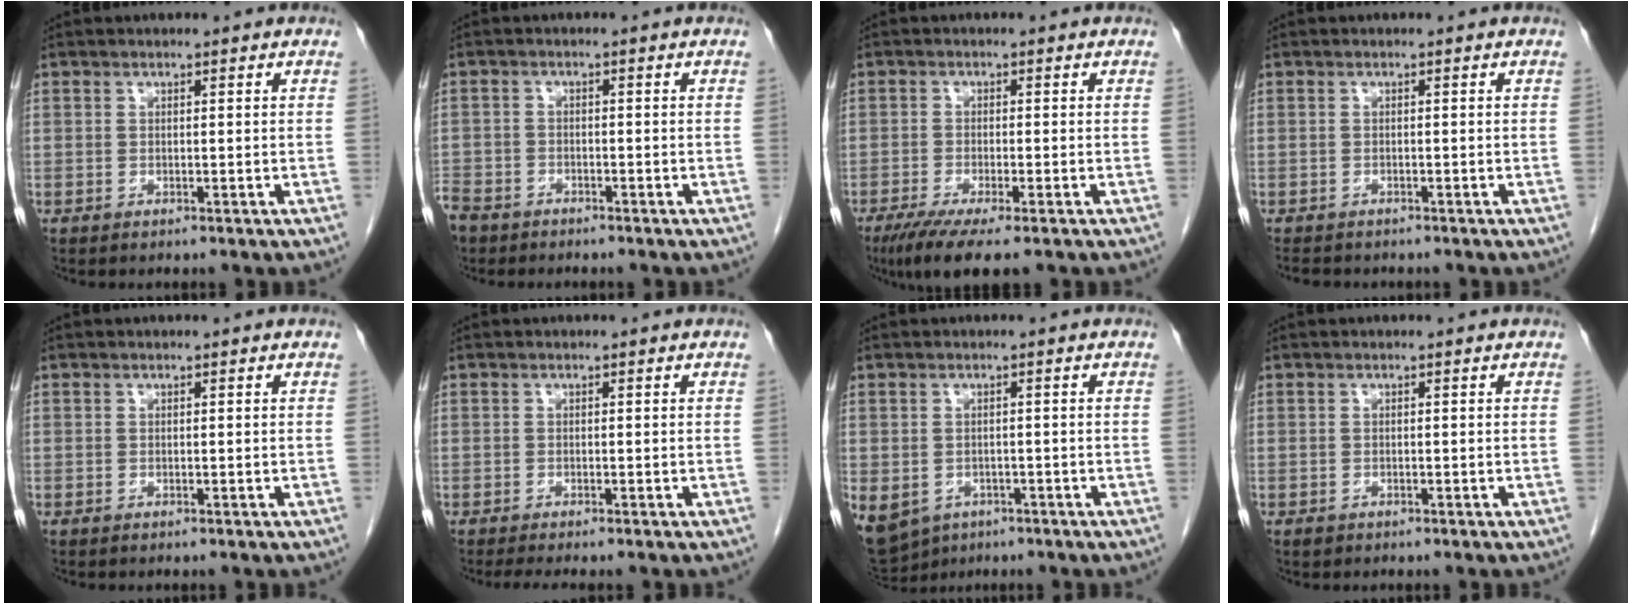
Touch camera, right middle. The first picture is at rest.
{"total": 6.7, "force": [-5.1, 3.9, 1.8], "torque": [-0.054, -0.008, -0.095]}
{"total": 7.0, "force": [-4.7, 0.7, 5.1], "torque": [-0.084, -0.019, -0.077]}
{"total": 3.0, "force": [-2.6, 1.0, 1.2], "torque": [-0.022, -0.008, -0.035]}
{"total": 0.0}
{"total": 1.9, "force": [-1.5, -0.2, 1.1], "torque": [-0.021, -0.007, -0.026]}
{"total": 16.4, "force": [-7.6, 12.9, 6.6], "torque": [-0.215, -0.013, -0.096]}
{"total": 0.7, "force": [-0.4, 0.5, 0.2], "torque": [-0.005, 0.001, -0.005]}